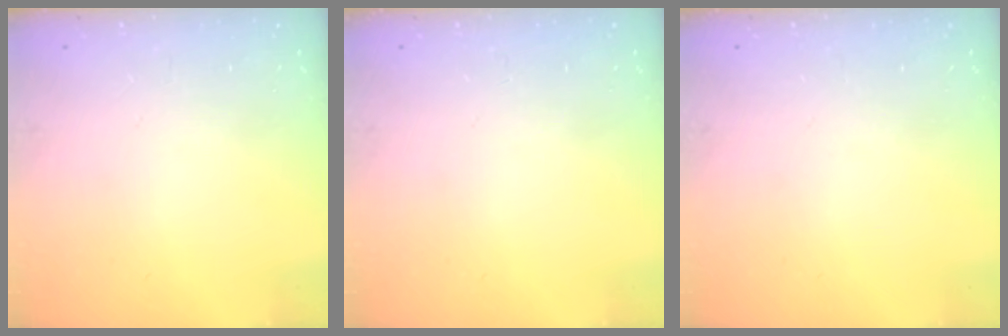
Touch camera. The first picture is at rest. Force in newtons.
{"total": 0.0}
{"total": 0.0}